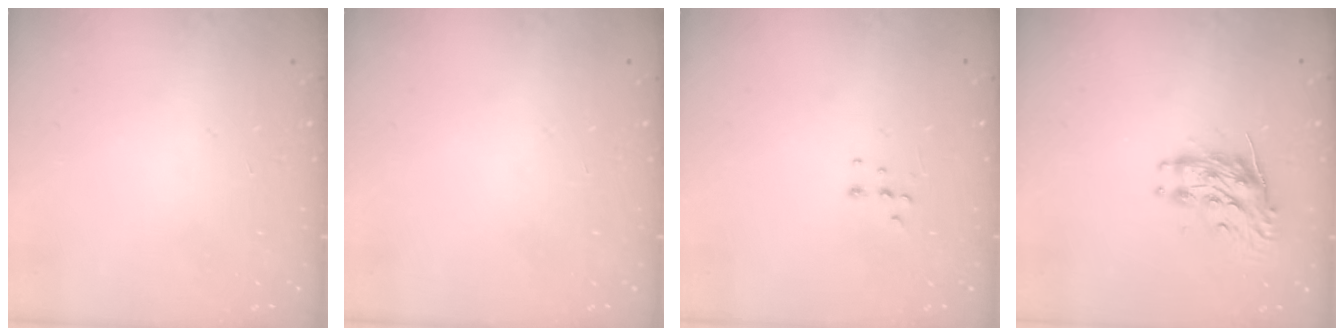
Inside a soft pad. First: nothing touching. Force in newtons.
{"total": 0.0}
{"total": 5.7, "press": 5.6, "slide": 1.0}
{"total": 9.2, "press": 9.2, "slide": 0.2}